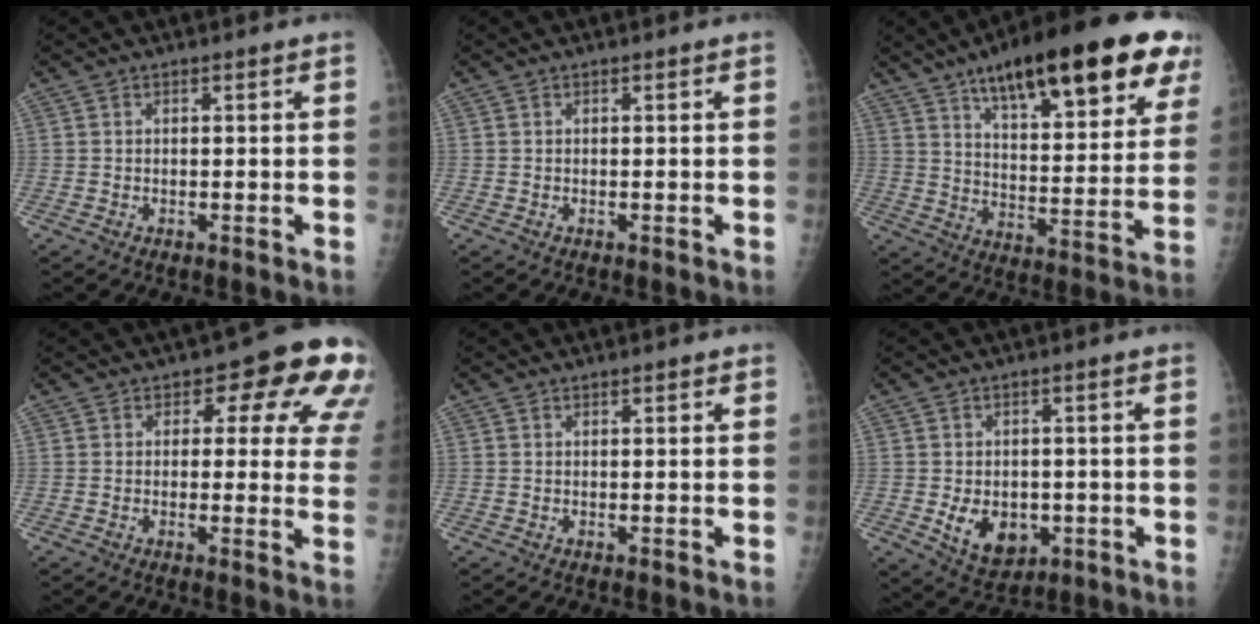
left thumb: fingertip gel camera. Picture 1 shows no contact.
{"total": 0.0}
{"total": 28.2, "force": [16.4, 8.9, 21.1], "torque": [-0.277, -0.031, 0.242]}
{"total": 13.2, "force": [5.6, 6.9, 9.7], "torque": [-0.055, -0.020, 0.046]}
{"total": 0.8, "force": [0.6, 0.3, 0.5], "torque": [-0.006, -0.001, 0.005]}
{"total": 8.2, "force": [-1.8, 6.0, 5.2], "torque": [-0.059, -0.003, -0.012]}